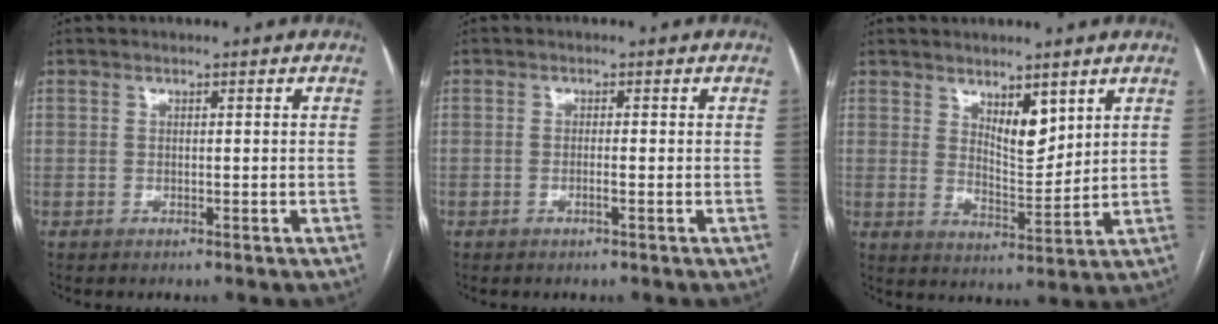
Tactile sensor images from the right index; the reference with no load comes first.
{"total": 1.2, "force": [-0.5, 0.0, 1.1], "torque": [-0.021, 0.000, -0.008]}
{"total": 5.8, "force": [3.4, 2.0, 4.2], "torque": [-0.074, -0.014, 0.066]}